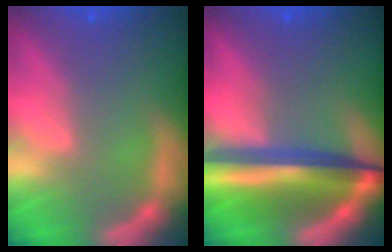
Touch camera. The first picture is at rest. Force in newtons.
{"total": 9.4}